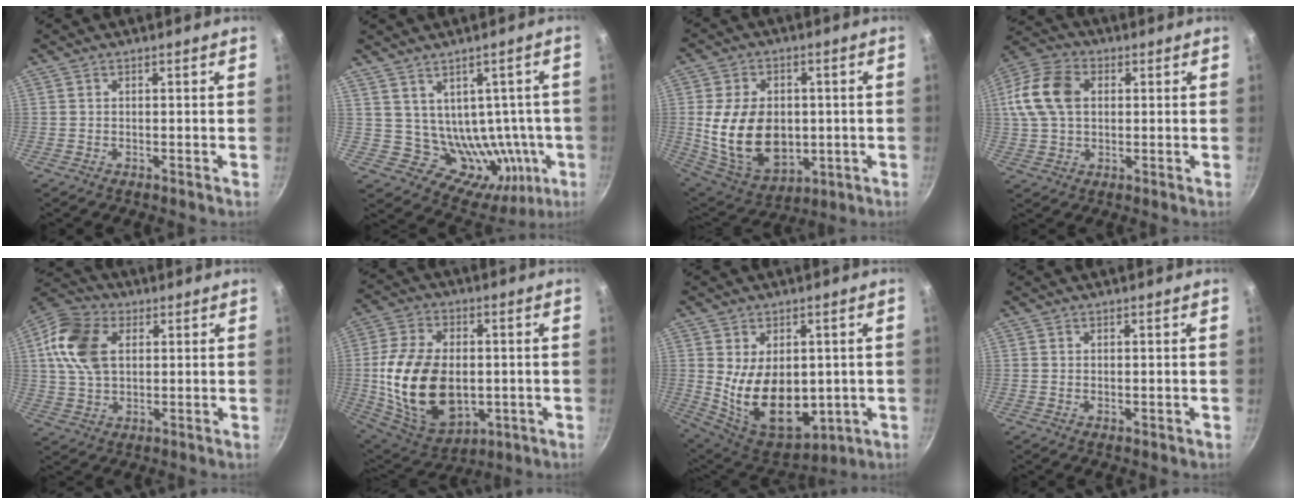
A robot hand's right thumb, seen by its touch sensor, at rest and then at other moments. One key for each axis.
{"total": 14.6, "fx": 0.7, "fy": 11.0, "fz": 9.6, "tx": -0.093, "ty": -0.014, "tz": 0.042}
{"total": 18.3, "fx": -0.8, "fy": 13.0, "fz": 12.8, "tx": -0.210, "ty": -0.006, "tz": 0.008}
{"total": 12.9, "fx": 2.3, "fy": 8.9, "fz": 9.1, "tx": -0.168, "ty": 0.015, "tz": 0.031}
{"total": 12.8, "fx": 2.6, "fy": 8.6, "fz": 9.2, "tx": -0.159, "ty": 0.009, "tz": 0.036}
{"total": 21.1, "fx": -1.4, "fy": 13.8, "fz": 16.0, "tx": -0.285, "ty": 0.000, "tz": -0.006}
{"total": 17.1, "fx": -0.2, "fy": 11.2, "fz": 13.0, "tx": -0.185, "ty": -0.029, "tz": 0.028}
{"total": 0.7, "fx": 0.2, "fy": 0.4, "fz": 0.5, "tx": -0.007, "ty": -0.003, "tz": 0.000}